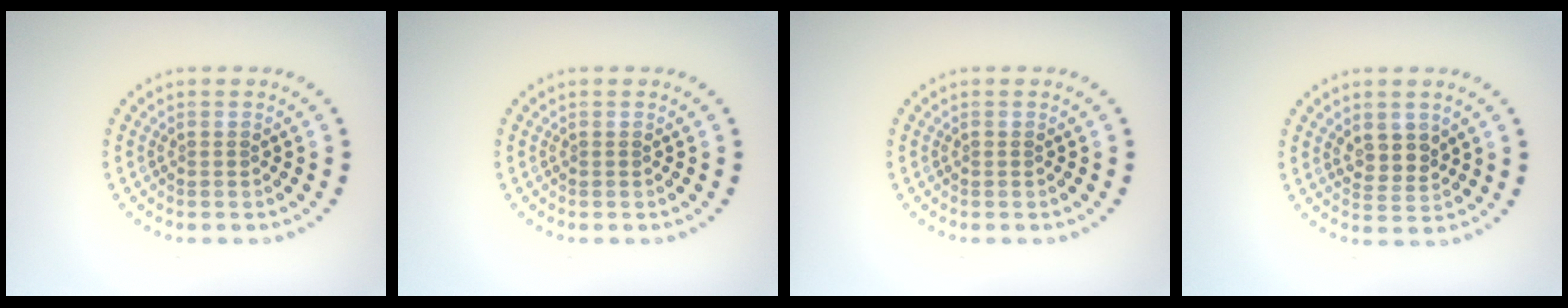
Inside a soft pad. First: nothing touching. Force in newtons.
{"total": 0.0}
{"total": 0.0}
{"total": 2.4, "press": 2.2, "slide": 1.0}